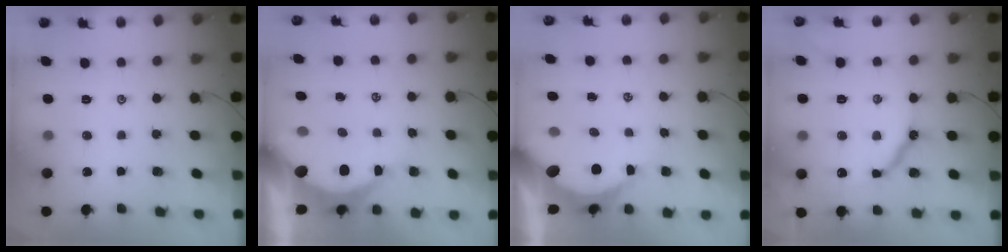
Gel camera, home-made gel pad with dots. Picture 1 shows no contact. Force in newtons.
{"total": 9.9, "press": 9.9, "slide": 1.0}
{"total": 8.4, "press": 8.4, "slide": 0.9}
{"total": 10.3, "press": 10.2, "slide": 1.1}